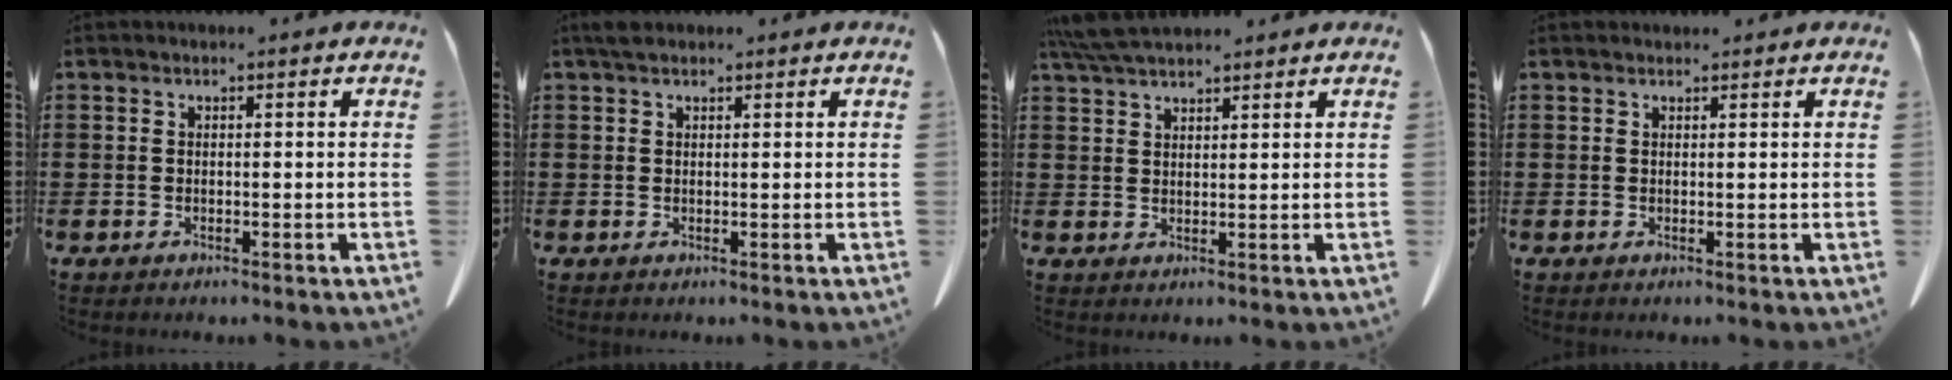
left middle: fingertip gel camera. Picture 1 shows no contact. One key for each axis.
{"total": 1.5, "fx": 1.2, "fy": 0.7, "fz": 0.6, "tx": -0.017, "ty": 0.003, "tz": 0.024}
{"total": 5.0, "fx": 4.4, "fy": 0.9, "fz": 2.2, "tx": -0.055, "ty": -0.006, "tz": 0.084}
{"total": 0.8, "fx": 0.7, "fy": 0.2, "fz": 0.0, "tx": -0.002, "ty": -0.001, "tz": 0.015}